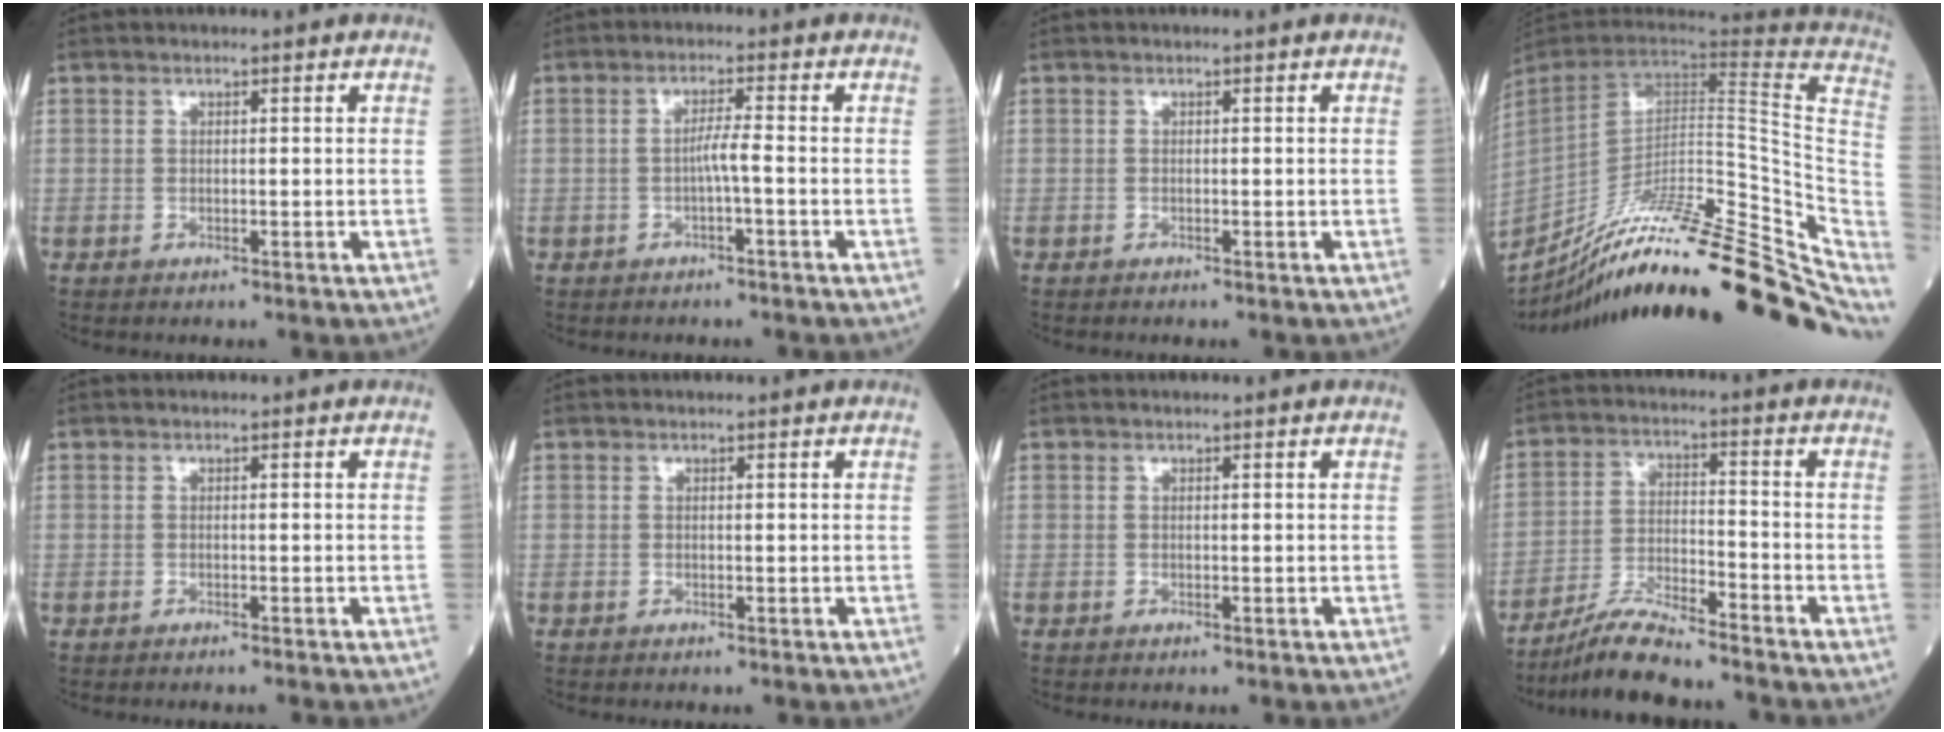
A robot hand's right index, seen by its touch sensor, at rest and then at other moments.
{"total": 2.4, "force": [-0.7, -0.4, 2.3], "torque": [-0.040, 0.001, -0.013]}
{"total": 0.0}
{"total": 34.1, "force": [-24.8, 6.0, 22.5], "torque": [-0.258, -0.026, -0.357]}
{"total": 1.2, "force": [-1.0, -0.1, 0.6], "torque": [-0.010, 0.000, -0.011]}
{"total": 0.0}
{"total": 0.0}
{"total": 8.8, "force": [-7.9, 0.4, 3.8], "torque": [-0.076, -0.013, -0.144]}